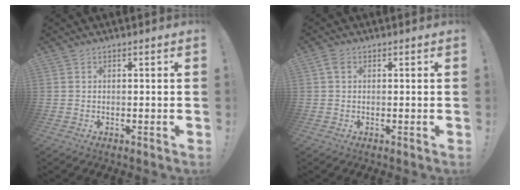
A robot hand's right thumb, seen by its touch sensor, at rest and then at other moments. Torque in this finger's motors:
{"motor_torque": [-0.01, -0.06, 0.33, -0.02, -0.01]}